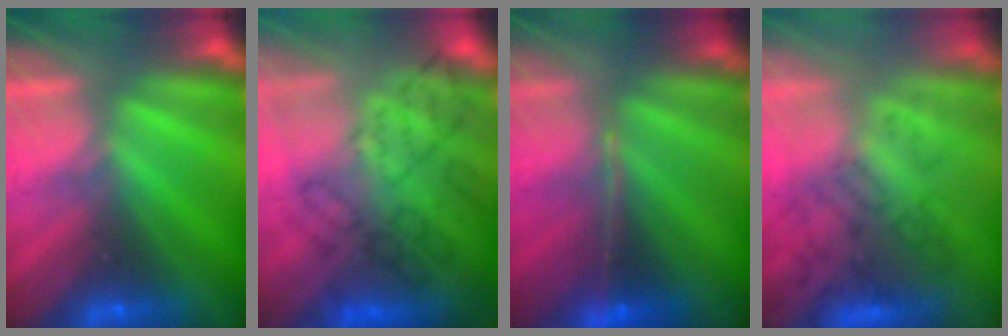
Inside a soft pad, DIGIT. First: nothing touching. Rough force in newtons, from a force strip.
{"total": 11.3}
{"total": 1.3}
{"total": 3.7}